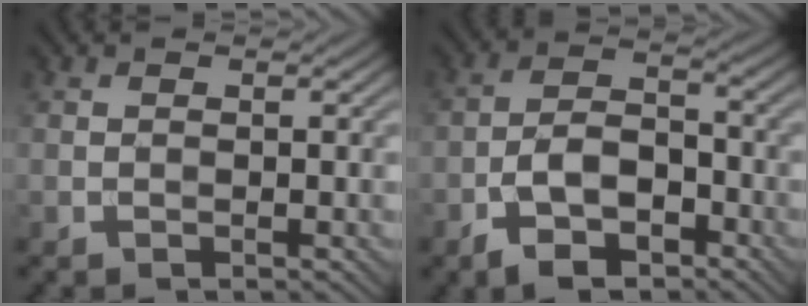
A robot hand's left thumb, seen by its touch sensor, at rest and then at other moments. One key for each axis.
{"total": 7.3, "fx": -4.2, "fy": 3.6, "fz": 4.7, "tx": -0.082, "ty": 0.002, "tz": -0.087}